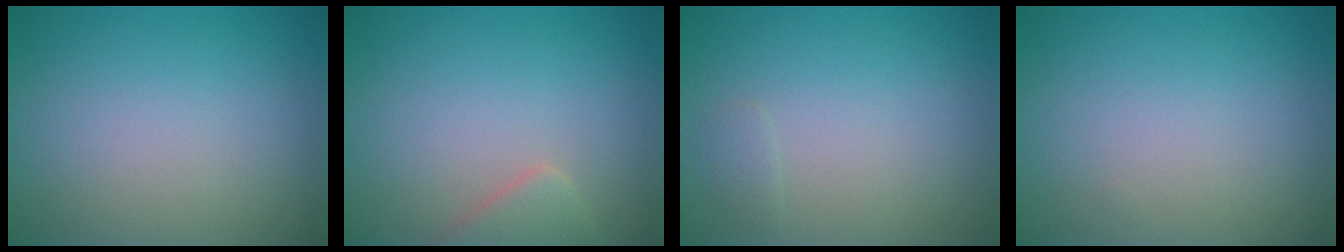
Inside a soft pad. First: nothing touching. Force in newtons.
{"total": 2.1, "press": 2.1, "slide": 0.1}
{"total": 0.6, "press": 0.6, "slide": 0.0}
{"total": 0.0}